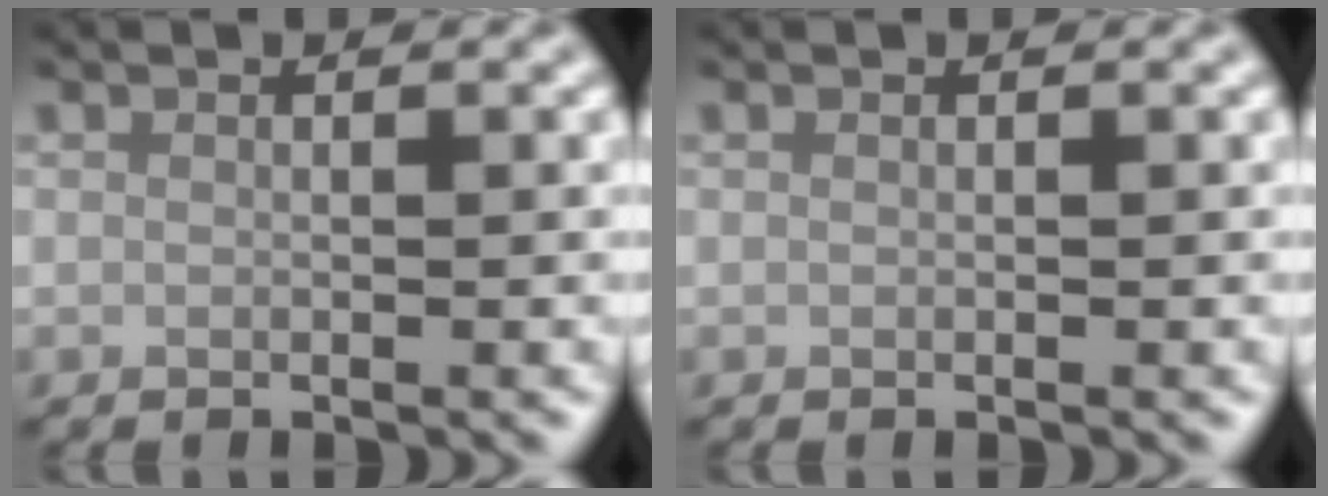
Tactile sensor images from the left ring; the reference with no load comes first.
{"total": 0.0}